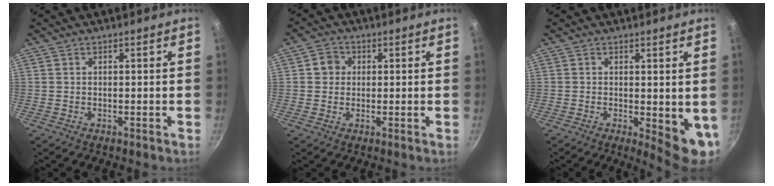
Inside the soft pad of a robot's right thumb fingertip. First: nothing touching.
{"total": 3.7, "force": [0.6, 3.5, 1.2], "torque": [0.005, 0.004, 0.002]}
{"total": 7.3, "force": [-0.3, 2.7, 6.7], "torque": [-0.077, -0.015, 0.001]}